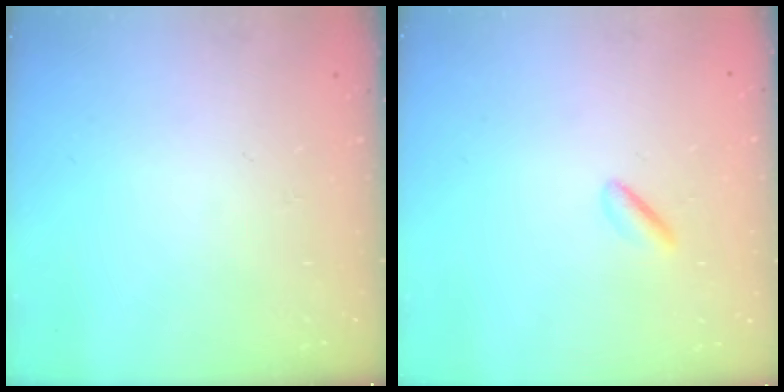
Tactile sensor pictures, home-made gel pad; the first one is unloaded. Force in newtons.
{"total": 0.9, "press": 0.5, "slide": 0.7}